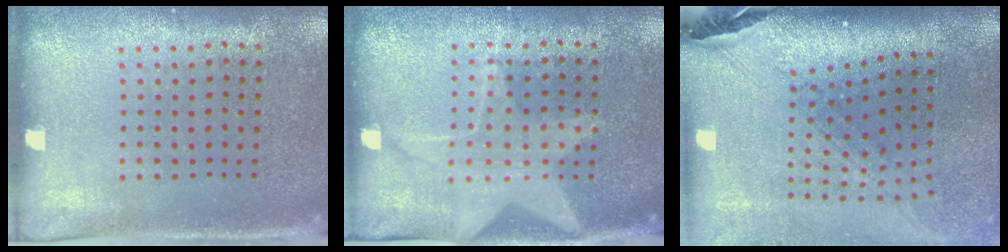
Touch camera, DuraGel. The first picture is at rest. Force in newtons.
{"total": 1.4, "press": 1.4, "slide": 0.2}
{"total": 2.5, "press": 1.7, "slide": 1.8}